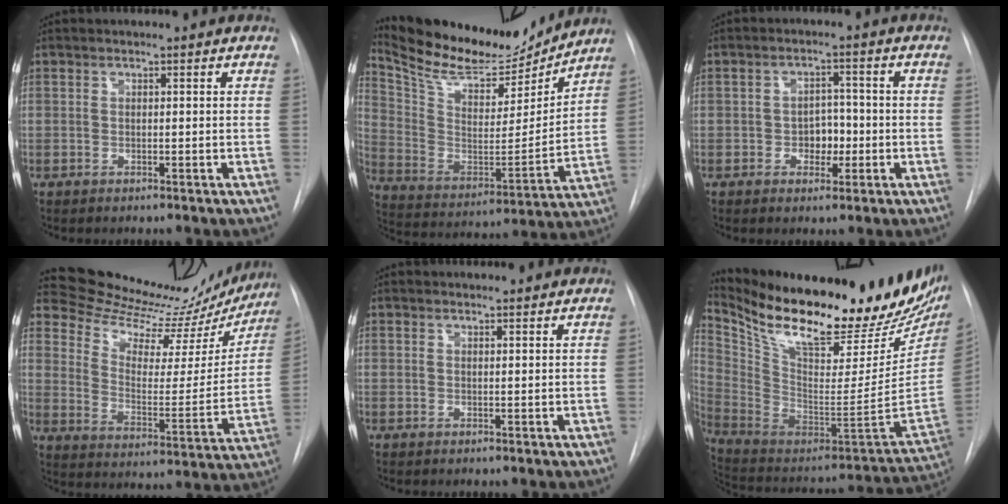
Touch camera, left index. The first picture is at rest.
{"total": 18.2, "force": [17.0, 3.9, 5.1], "torque": [-0.104, -0.021, 0.284]}
{"total": 4.0, "force": [-1.1, 2.8, 2.7], "torque": [-0.035, 0.009, -0.014]}
{"total": 21.7, "force": [21.0, 4.5, 3.6], "torque": [-0.052, -0.068, 0.275]}
{"total": 1.8, "force": [1.8, 0.3, 0.1], "torque": [-0.010, 0.013, 0.025]}
{"total": 32.2, "force": [25.5, 8.3, 17.9], "torque": [-0.304, -0.050, 0.373]}